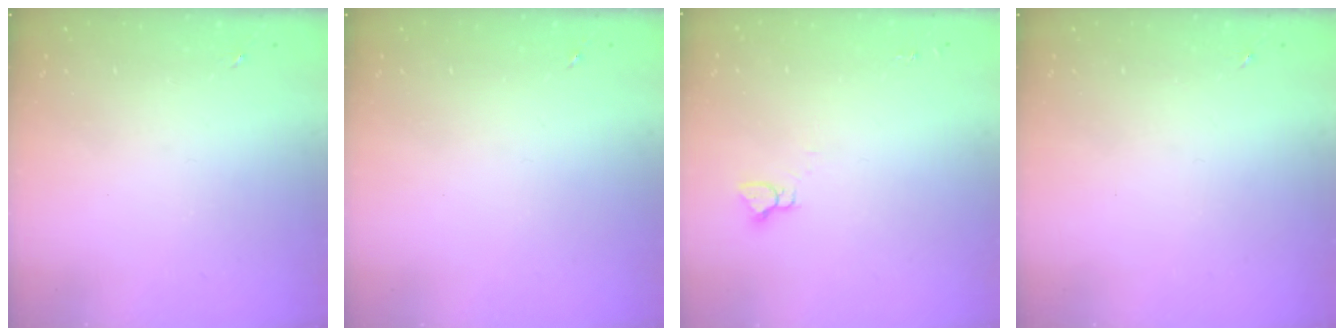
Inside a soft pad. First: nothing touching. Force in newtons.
{"total": 0.0}
{"total": 3.3, "press": 3.3, "slide": 0.2}
{"total": 0.0}